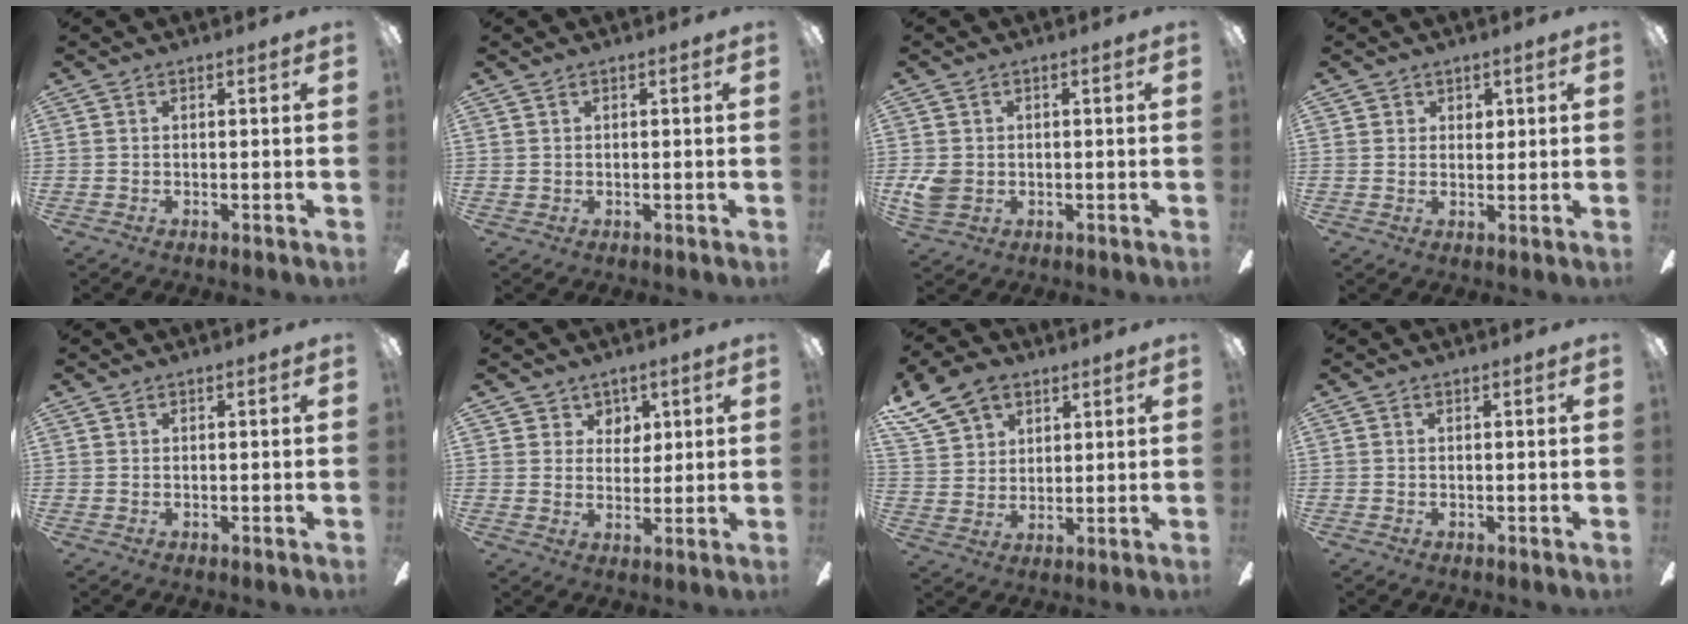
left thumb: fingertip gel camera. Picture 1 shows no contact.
{"total": 0.6, "force": [0.3, 0.5, 0.0], "torque": [-0.001, 0.004, 0.005]}
{"total": 4.7, "force": [-0.5, 4.0, 2.5], "torque": [-0.054, -0.002, -0.009]}
{"total": 2.4, "force": [1.6, 1.7, 0.4], "torque": [0.005, -0.004, 0.027]}
{"total": 0.0}
{"total": 5.0, "force": [3.2, 3.8, 0.3], "torque": [-0.012, -0.010, 0.057]}
{"total": 12.3, "force": [8.2, 7.8, 4.6], "torque": [-0.103, -0.034, 0.160]}
{"total": 0.0}